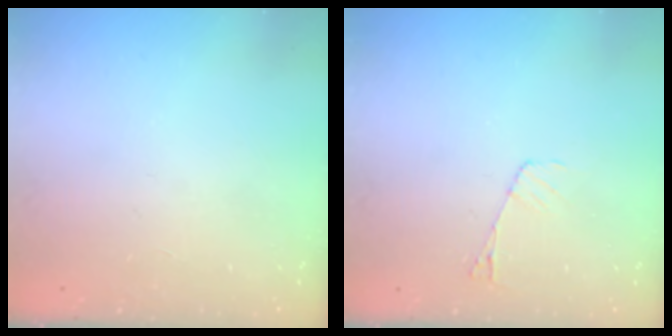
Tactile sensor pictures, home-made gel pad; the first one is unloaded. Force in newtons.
{"total": 4.5, "press": 4.5, "slide": 0.5}